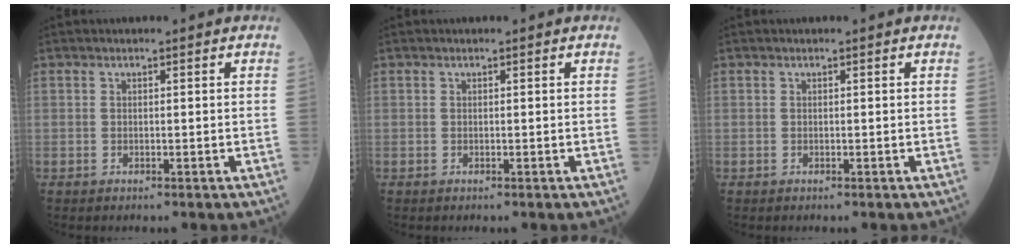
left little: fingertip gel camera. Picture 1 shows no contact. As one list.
[{"total": 0.0}, {"total": 0.0}]